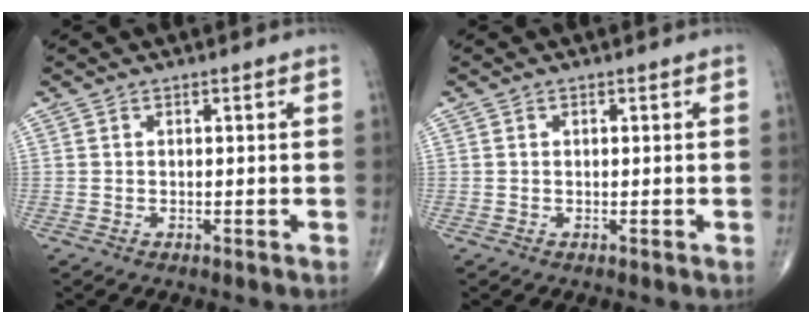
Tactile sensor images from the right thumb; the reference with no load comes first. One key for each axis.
{"total": 0.0}